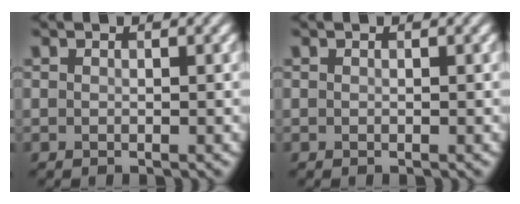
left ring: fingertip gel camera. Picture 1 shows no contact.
{"total": 0.0}